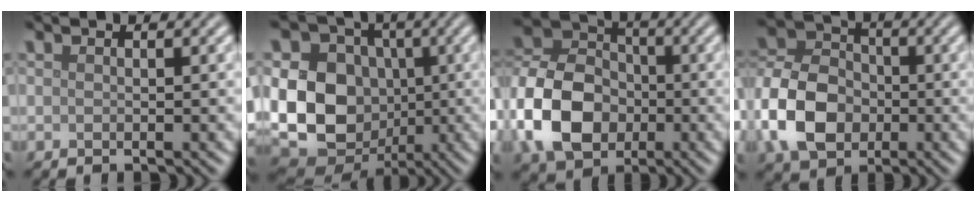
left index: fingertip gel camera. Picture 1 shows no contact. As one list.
[{"total": 15.2, "force": [-0.9, 12.6, 8.4], "torque": [-0.168, -0.004, -0.032]}, {"total": 10.0, "force": [-2.9, 7.4, 6.0], "torque": [-0.128, 0.002, -0.071]}, {"total": 8.7, "force": [-2.6, 6.5, 5.2], "torque": [-0.111, 0.004, -0.068]}]